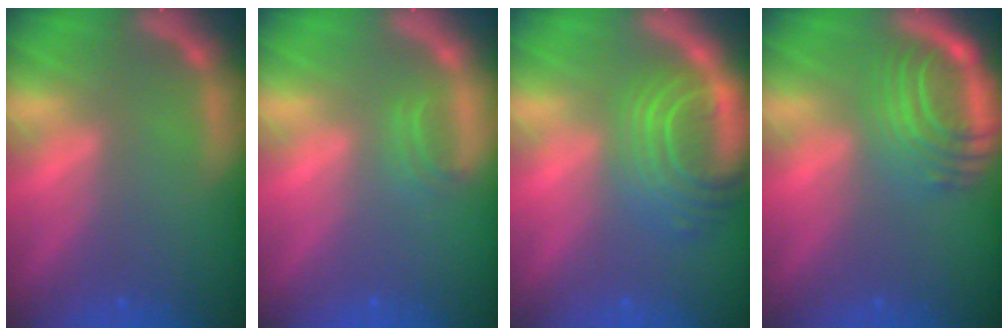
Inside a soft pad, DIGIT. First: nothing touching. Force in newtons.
{"total": 1.4}
{"total": 8.1}
{"total": 7.1}